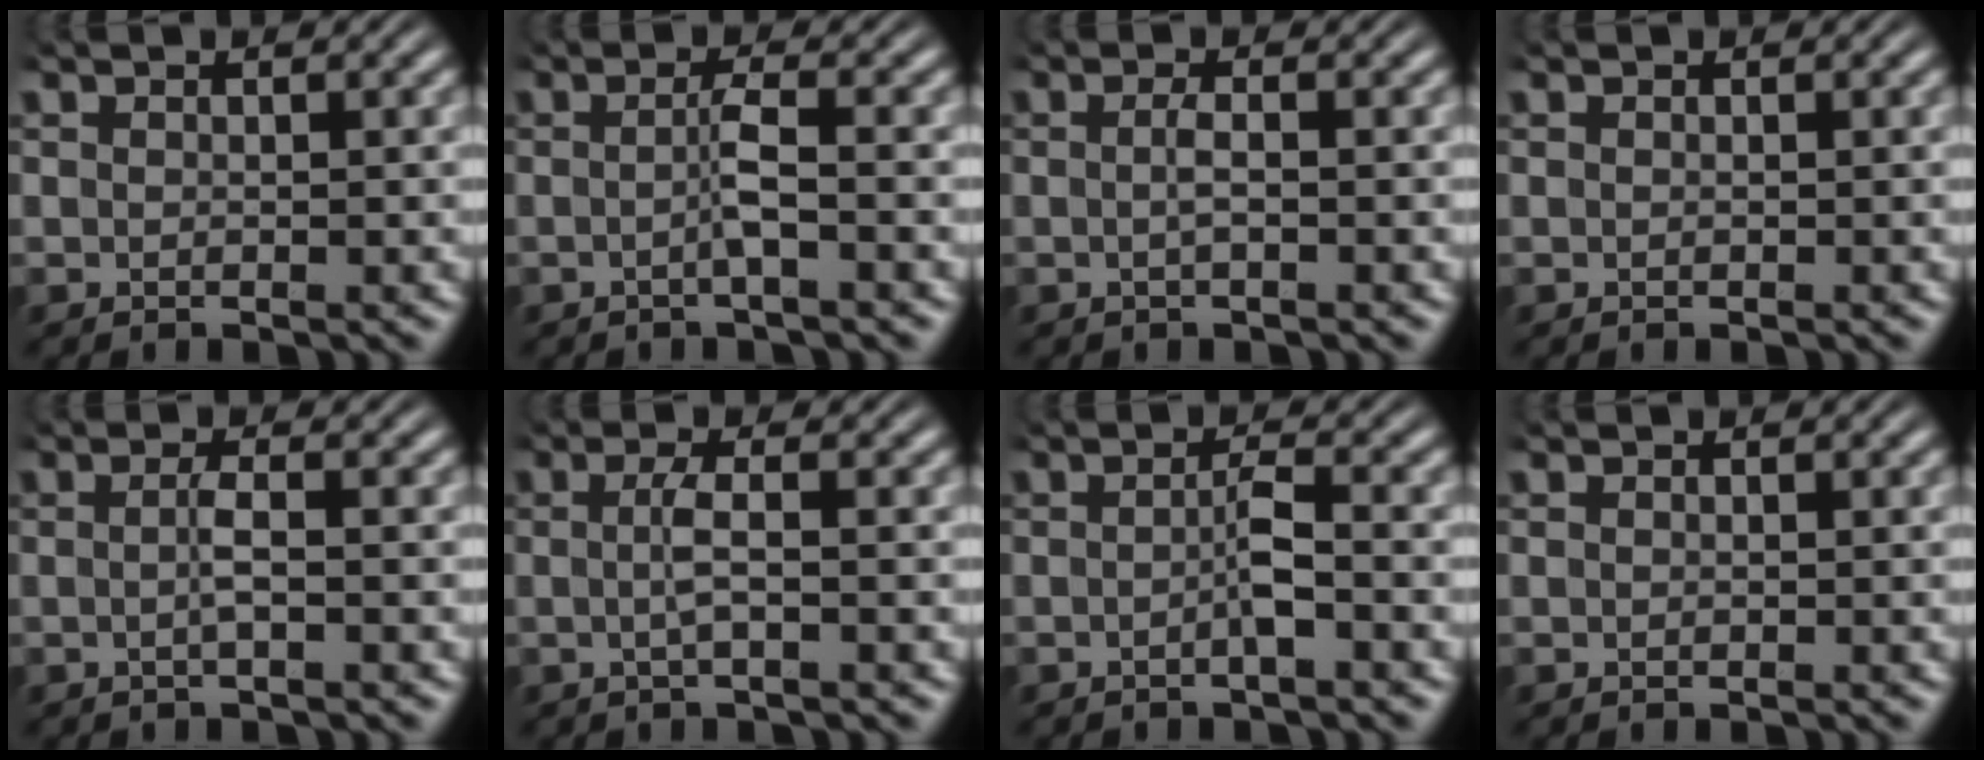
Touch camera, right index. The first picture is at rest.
{"total": 2.1, "force": [-0.7, -0.4, 1.9], "torque": [-0.030, 0.003, -0.016]}
{"total": 1.3, "force": [-0.6, -0.3, 1.2], "torque": [-0.022, -0.003, -0.009]}
{"total": 0.0}
{"total": 1.6, "force": [-0.6, -0.3, 1.5], "torque": [-0.028, -0.002, -0.011]}
{"total": 2.0, "force": [-0.5, -0.3, 2.0], "torque": [-0.038, -0.001, -0.006]}
{"total": 1.8, "force": [-0.8, -0.2, 1.6], "torque": [-0.021, 0.005, -0.019]}
{"total": 0.0}